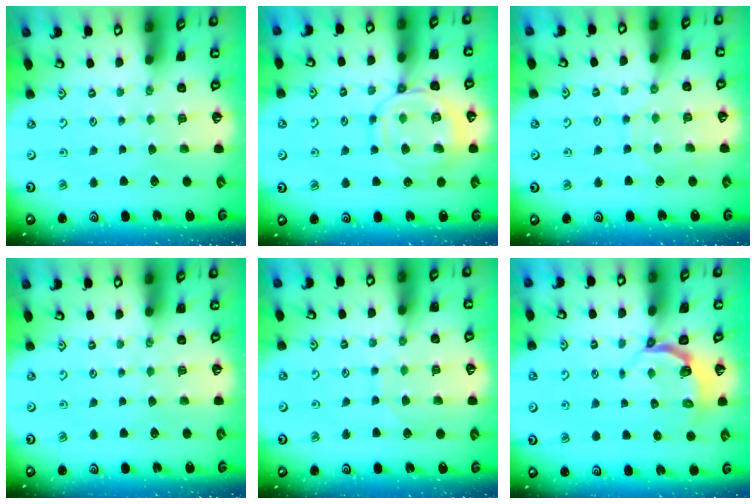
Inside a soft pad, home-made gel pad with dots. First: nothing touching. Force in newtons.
{"total": 13.7, "press": 13.7, "slide": 1.3}
{"total": 4.6, "press": 4.6, "slide": 0.5}
{"total": 0.0}
{"total": 6.2, "press": 6.1, "slide": 0.5}
{"total": 3.9, "press": 3.0, "slide": 2.6}